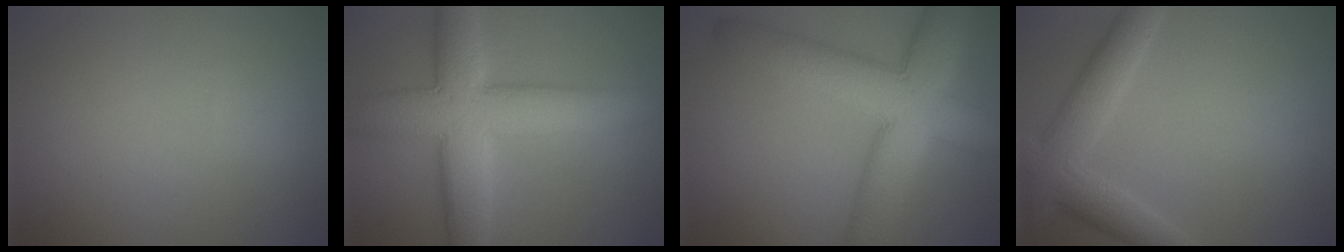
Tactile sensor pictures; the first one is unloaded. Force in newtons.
{"total": 9.0, "press": 9.0, "slide": 0.2}
{"total": 10.3, "press": 10.3, "slide": 0.3}
{"total": 4.8, "press": 4.8, "slide": 0.2}